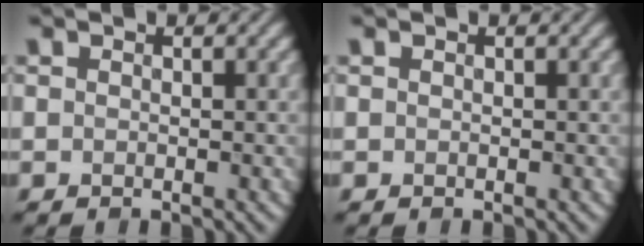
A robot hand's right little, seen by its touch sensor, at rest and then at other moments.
{"total": 0.0}